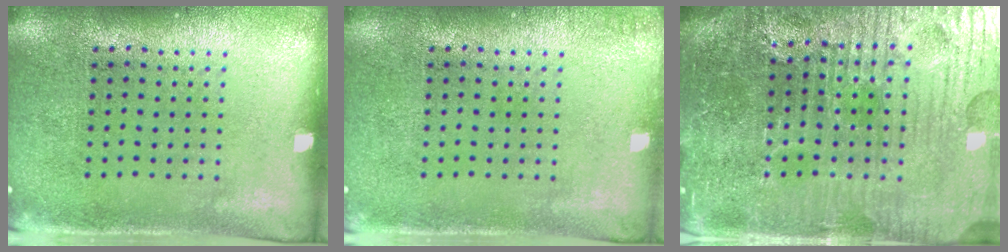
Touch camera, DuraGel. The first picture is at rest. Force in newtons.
{"total": 0.8, "press": 0.8, "slide": 0.0}
{"total": 5.9, "press": 5.5, "slide": 2.2}